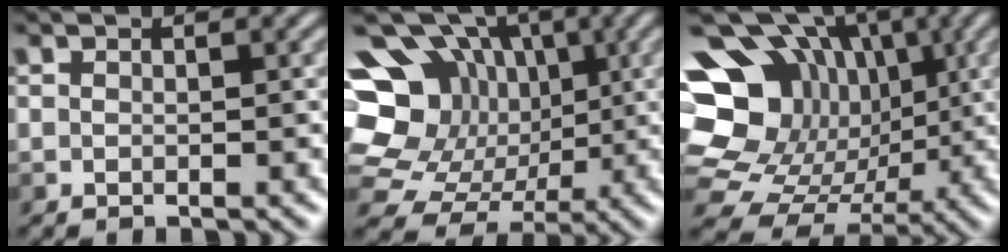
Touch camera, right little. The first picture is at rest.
{"total": 14.2, "force": [2.9, 11.2, 8.4], "torque": [-0.171, 0.030, 0.046]}
{"total": 13.1, "force": [2.0, 10.3, 7.8], "torque": [-0.151, 0.019, 0.052]}